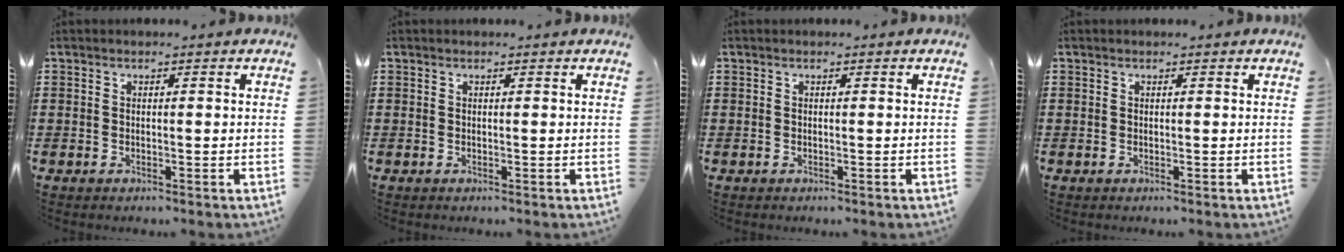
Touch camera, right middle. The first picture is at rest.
{"total": 0.0}
{"total": 0.0}
{"total": 0.0}